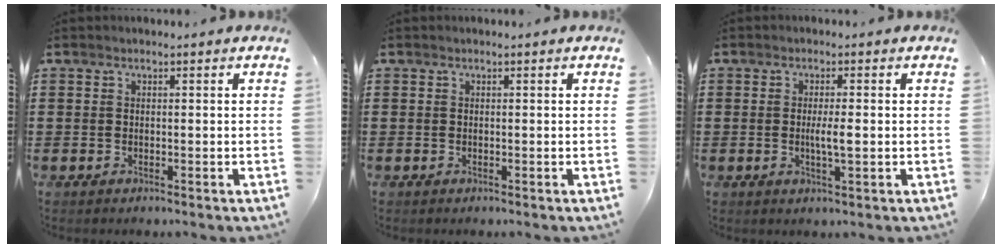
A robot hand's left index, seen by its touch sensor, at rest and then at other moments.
{"total": 0.0}
{"total": 3.1, "force": [-0.1, 0.3, 3.0], "torque": [-0.062, -0.008, -0.005]}